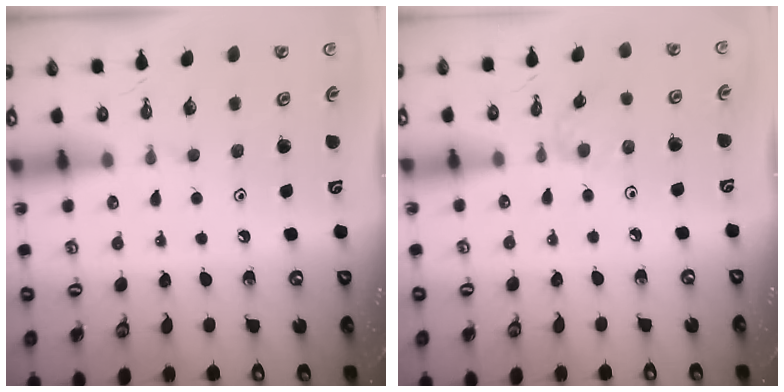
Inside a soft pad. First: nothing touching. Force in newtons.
{"total": 2.2, "press": 2.2, "slide": 0.4}